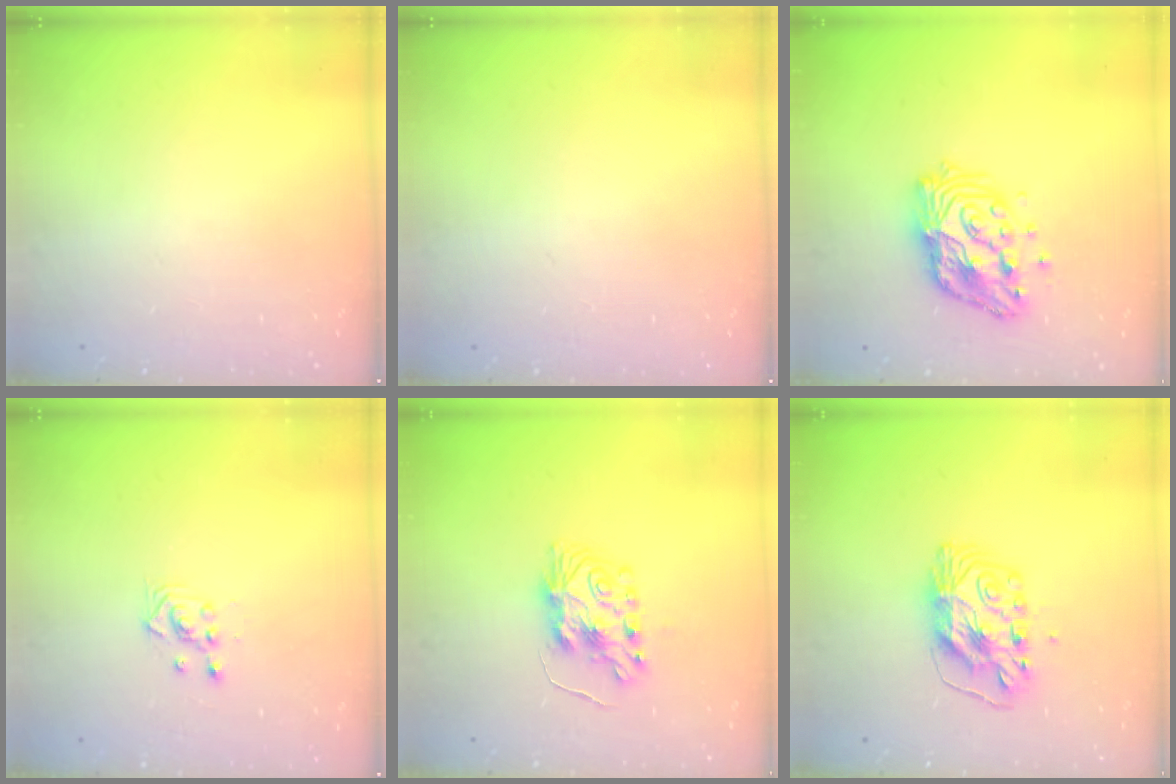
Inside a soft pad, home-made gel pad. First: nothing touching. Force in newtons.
{"total": 0.0}
{"total": 14.1, "press": 14.1, "slide": 1.1}
{"total": 2.3, "press": 2.3, "slide": 0.3}
{"total": 8.8, "press": 8.8, "slide": 0.6}
{"total": 9.2, "press": 9.2, "slide": 0.9}